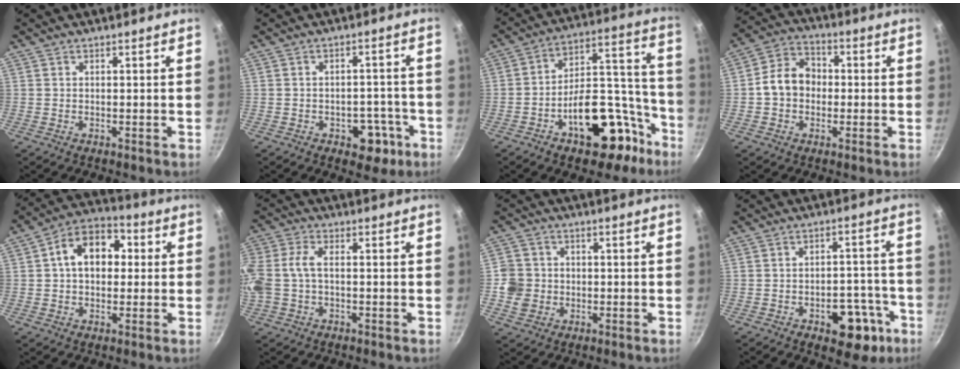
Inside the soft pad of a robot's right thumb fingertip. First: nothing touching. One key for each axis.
{"total": 7.0, "fx": -3.5, "fy": 4.4, "fz": 4.2, "tx": -0.023, "ty": 0.031, "tz": -0.041}
{"total": 19.8, "fx": -10.1, "fy": 9.4, "fz": 14.1, "tx": -0.170, "ty": 0.098, "tz": -0.146}
{"total": 9.1, "fx": -0.6, "fy": 7.4, "fz": 5.4, "tx": -0.078, "ty": 0.031, "tz": -0.024}
{"total": 12.1, "fx": 1.7, "fy": 8.3, "fz": 8.6, "tx": -0.109, "ty": 0.027, "tz": 0.017}
{"total": 10.9, "fx": -0.2, "fy": 6.7, "fz": 8.6, "tx": -0.230, "ty": 0.019, "tz": -0.003}
{"total": 6.3, "fx": -1.0, "fy": 5.8, "fz": 2.1, "tx": -0.020, "ty": 0.011, "tz": -0.018}
{"total": 11.3, "fx": -5.5, "fy": 6.0, "fz": 7.8, "tx": -0.072, "ty": 0.045, "tz": -0.068}